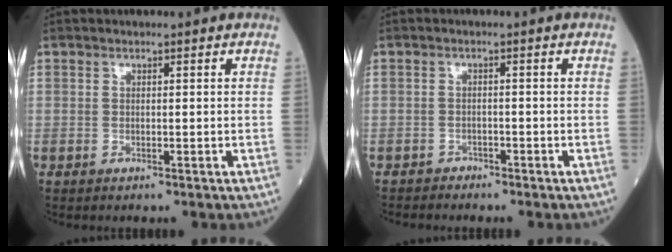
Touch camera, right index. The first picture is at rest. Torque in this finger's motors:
{"motor_torque": [-0.18, -0.17, -0.03, -0.01]}